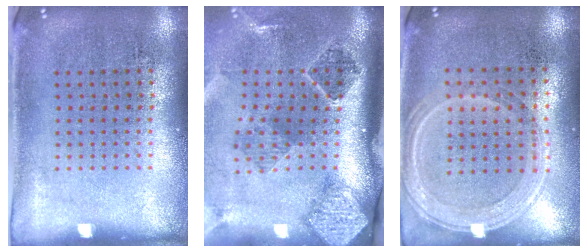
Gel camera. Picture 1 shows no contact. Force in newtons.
{"total": 2.9, "press": 1.9, "slide": 2.1}
{"total": 1.2, "press": 1.1, "slide": 0.5}